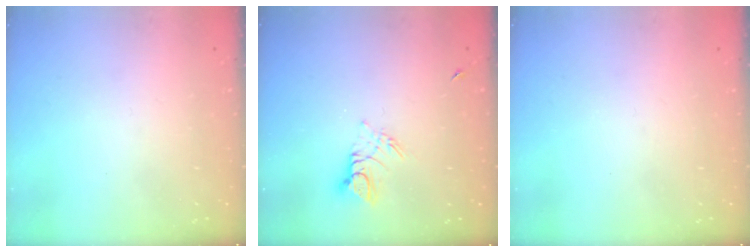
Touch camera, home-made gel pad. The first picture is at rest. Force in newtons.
{"total": 6.2, "press": 6.2, "slide": 0.5}
{"total": 0.0}